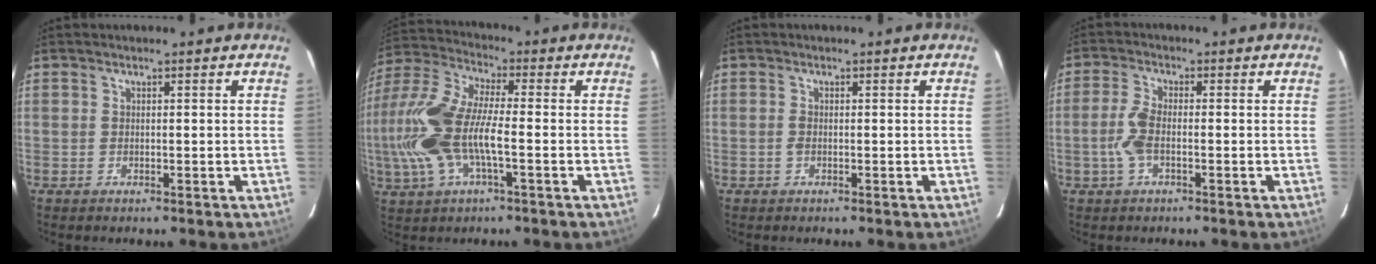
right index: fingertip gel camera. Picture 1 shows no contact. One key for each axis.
{"total": 16.9, "fx": -3.1, "fy": 5.8, "fz": 15.6, "tx": -0.329, "ty": 0.001, "tz": -0.066}
{"total": 1.0, "fx": -0.3, "fy": 0.6, "fz": 0.8, "tx": -0.017, "ty": 0.001, "tz": -0.007}
{"total": 4.9, "fx": -1.3, "fy": 1.9, "fz": 4.3, "tx": -0.101, "ty": 0.004, "tz": -0.027}